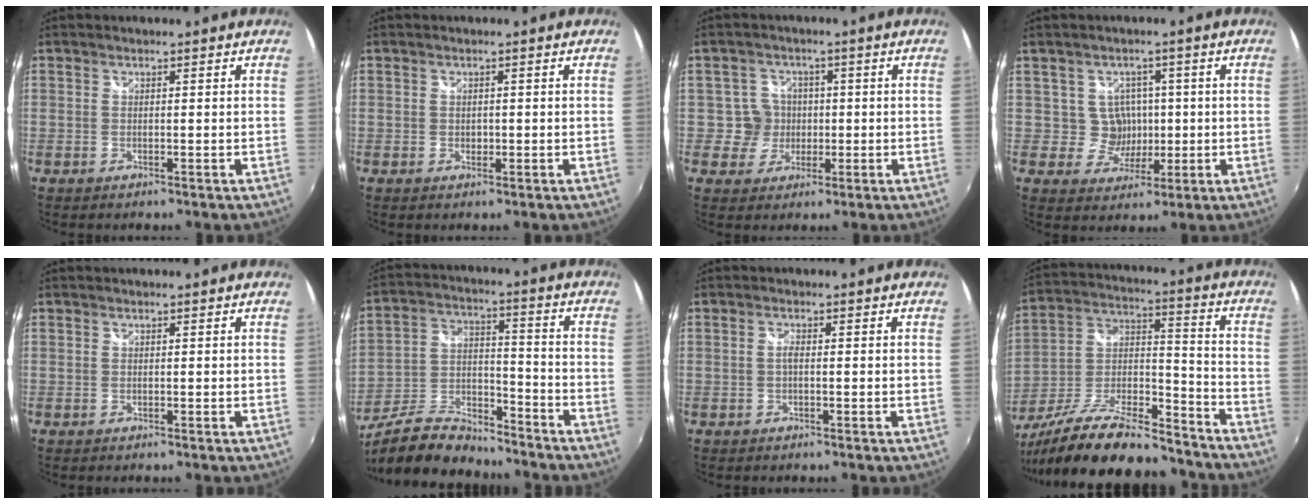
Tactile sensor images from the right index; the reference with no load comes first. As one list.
[{"total": 0.9, "force": [-0.1, 0.8, 0.4], "torque": [-0.003, -0.002, -0.003]}, {"total": 4.6, "force": [-0.4, 4.6, -0.1], "torque": [0.007, 0.013, -0.007]}, {"total": 5.0, "force": [0.3, 5.0, 0.5], "torque": [-0.016, 0.016, 0.014]}, {"total": 0.0}, {"total": 15.3, "force": [-12.7, 5.4, 6.7], "torque": [-0.148, 0.006, -0.221]}, {"total": 1.1, "force": [-0.2, 0.3, 1.0], "torque": [-0.020, 0.004, -0.005]}, {"total": 25.7, "force": [-20.1, 7.6, 14.2], "torque": [-0.267, -0.008, -0.313]}]